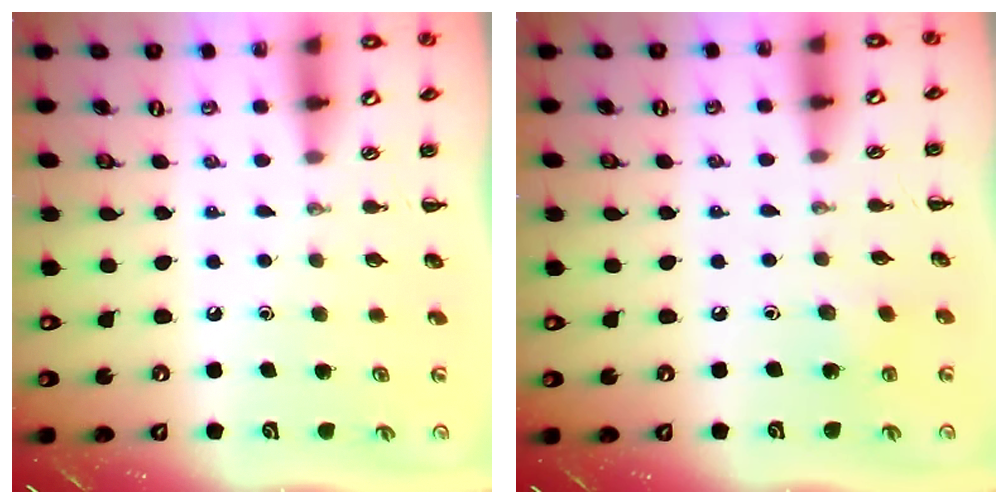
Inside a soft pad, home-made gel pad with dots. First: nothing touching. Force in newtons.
{"total": 2.8, "press": 2.7, "slide": 0.9}